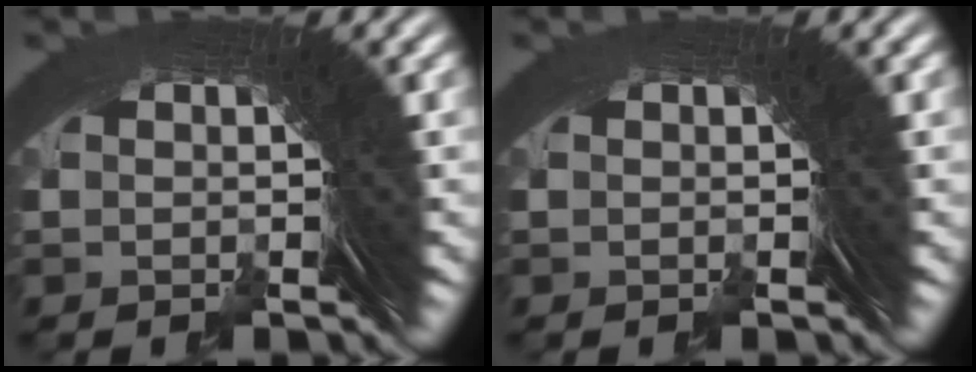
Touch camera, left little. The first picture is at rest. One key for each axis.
{"total": 0.0}